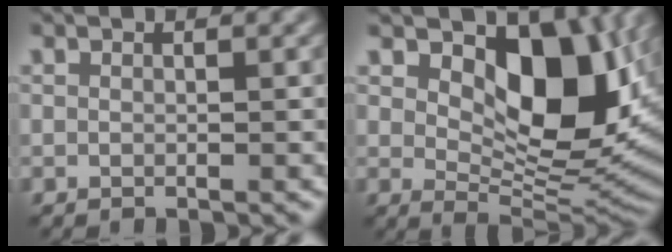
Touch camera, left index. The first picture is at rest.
{"total": 10.2, "force": [3.3, 5.5, 7.9], "torque": [-0.114, -0.017, 0.054]}